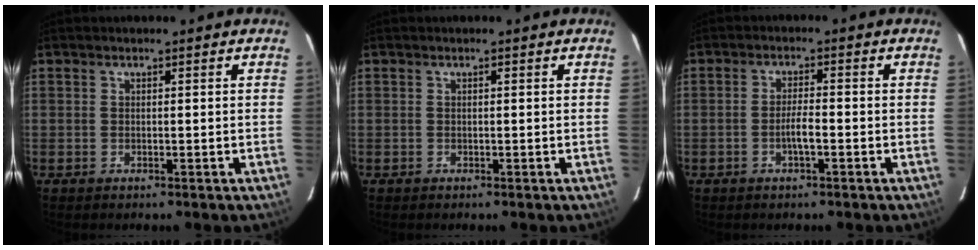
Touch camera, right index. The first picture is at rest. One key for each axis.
{"total": 0.0}
{"total": 2.9, "fx": -1.0, "fy": 0.3, "fz": 2.7, "tx": -0.047, "ty": 0.002, "tz": -0.019}